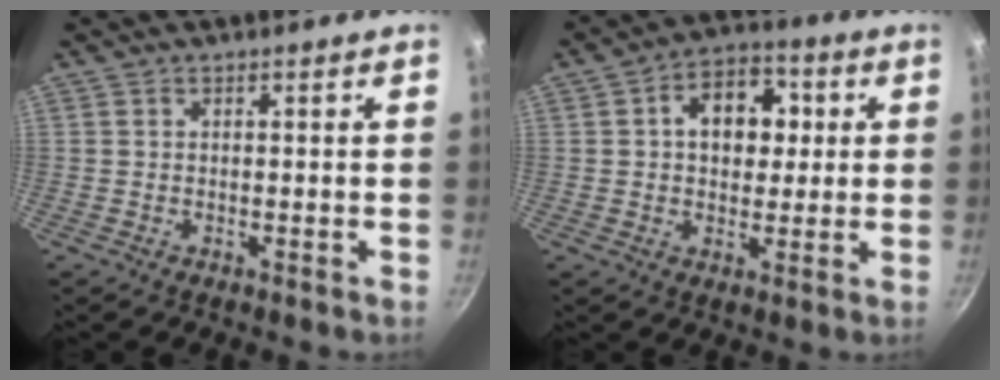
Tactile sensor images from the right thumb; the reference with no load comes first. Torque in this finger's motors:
{"motor_torque": [-0.53, 1.65, 0.51, -0.32, 0.06]}